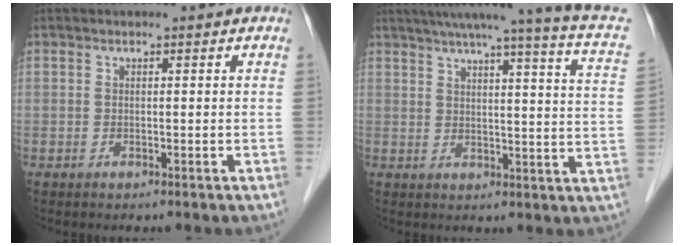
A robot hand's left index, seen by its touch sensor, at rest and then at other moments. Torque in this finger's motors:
{"motor_torque": [-0.24, -1.35, -0.01, 0.01]}